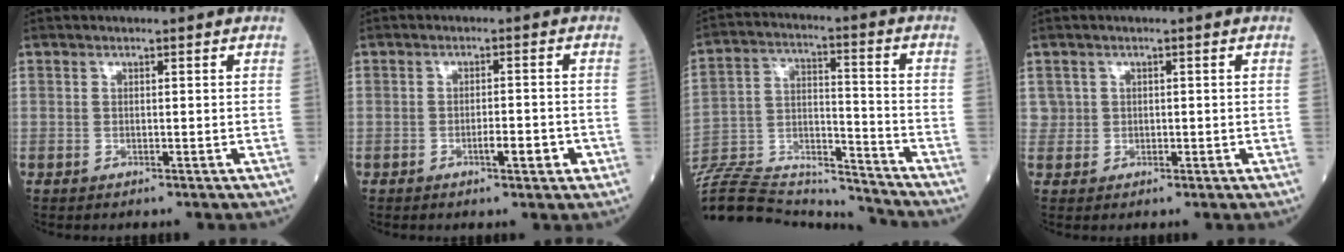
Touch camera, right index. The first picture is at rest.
{"total": 3.5, "force": [-1.4, 0.8, 3.1], "torque": [-0.045, 0.003, -0.019]}
{"total": 22.7, "force": [-21.7, 3.8, 5.7], "torque": [-0.158, 0.010, -0.352]}
{"total": 1.9, "force": [0.6, 1.8, -0.1], "torque": [0.018, 0.006, 0.006]}